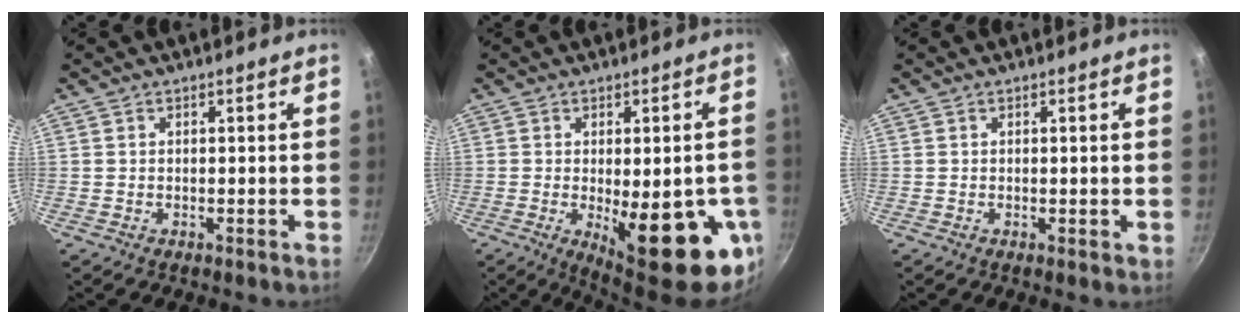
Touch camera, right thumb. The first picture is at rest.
{"total": 19.5, "force": [-5.1, 6.7, 17.6], "torque": [-0.197, -0.017, -0.049]}
{"total": 0.6, "force": [0.0, 0.2, 0.6], "torque": [-0.007, -0.002, 0.000]}